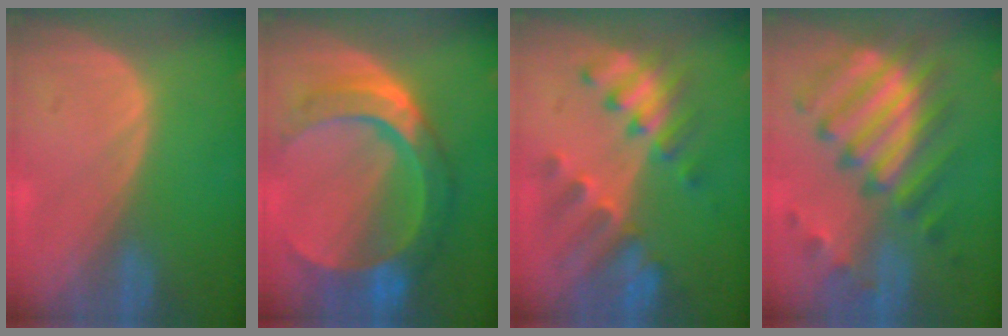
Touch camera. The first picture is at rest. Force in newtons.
{"total": 10.8, "press": 10.7, "slide": 1.0}
{"total": 8.4, "press": 8.2, "slide": 2.1}
{"total": 10.2, "press": 9.9, "slide": 2.6}